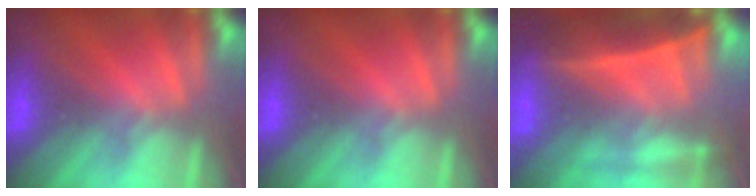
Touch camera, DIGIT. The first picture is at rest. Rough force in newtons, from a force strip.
{"total": 0.0}
{"total": 7.0}